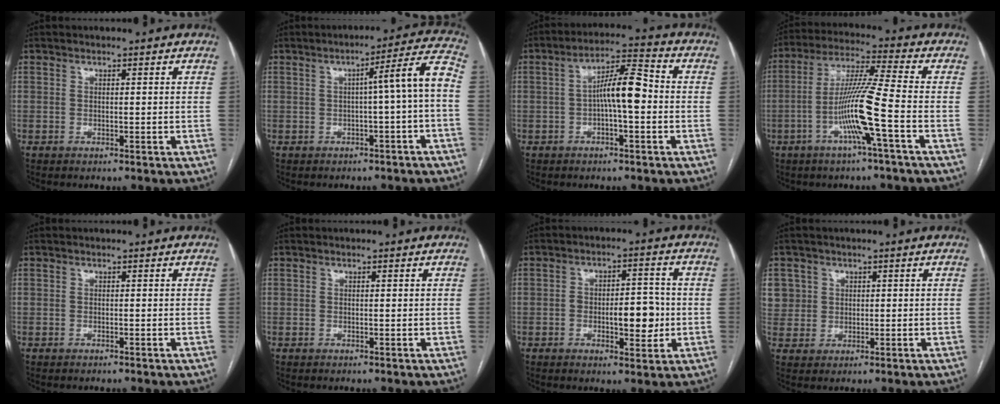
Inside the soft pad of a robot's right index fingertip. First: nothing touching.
{"total": 7.4, "force": [-1.1, -0.5, 7.3], "torque": [-0.093, 0.023, -0.015]}
{"total": 7.9, "force": [-0.6, 1.6, 7.7], "torque": [-0.136, 0.026, -0.013]}
{"total": 11.3, "force": [-3.6, -1.2, 10.7], "torque": [-0.207, -0.001, -0.075]}
{"total": 0.0}
{"total": 0.0}
{"total": 7.5, "force": [-1.2, 3.1, 6.8], "torque": [-0.097, 0.011, -0.014]}
{"total": 6.3, "force": [2.3, 5.8, 0.6], "torque": [-0.011, 0.013, 0.057]}